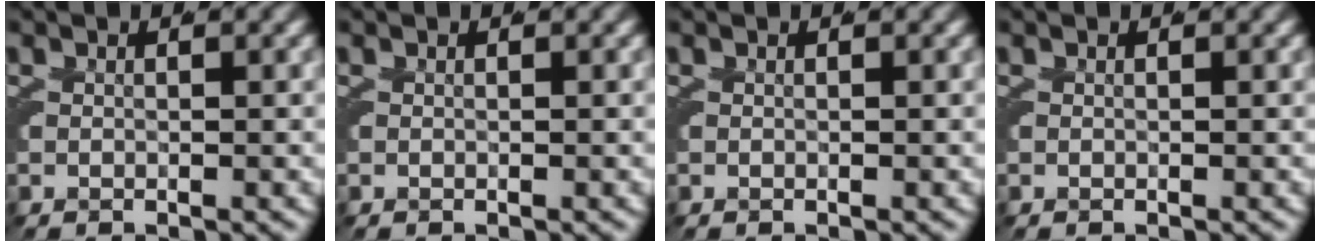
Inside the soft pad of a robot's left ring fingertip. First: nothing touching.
{"total": 0.0}
{"total": 0.0}
{"total": 0.0}